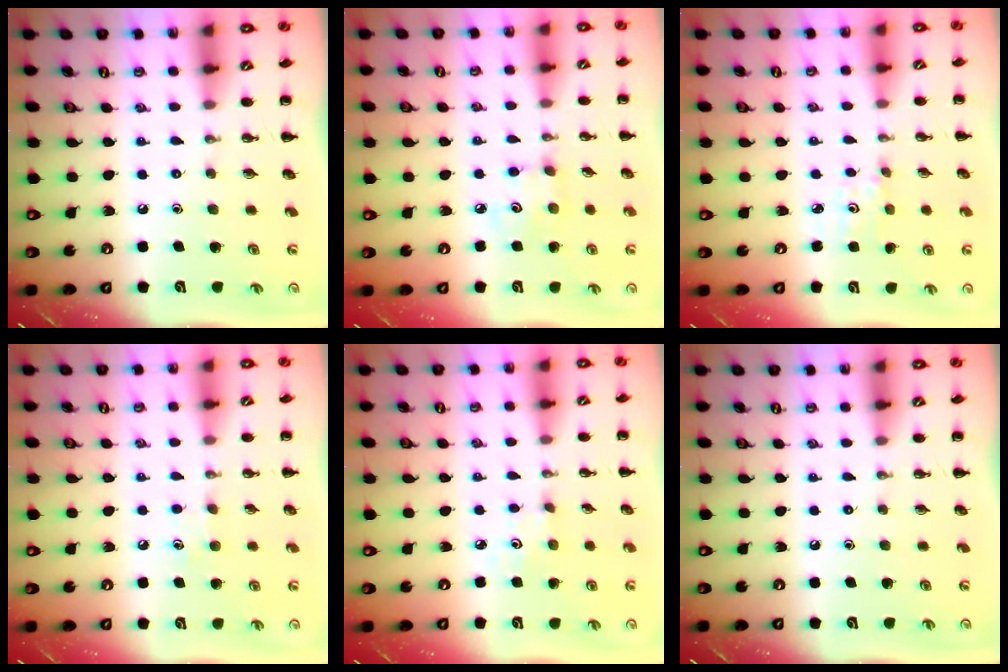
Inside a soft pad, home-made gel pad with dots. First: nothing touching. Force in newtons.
{"total": 4.2, "press": 4.1, "slide": 0.9}
{"total": 2.7, "press": 2.6, "slide": 0.8}
{"total": 5.5, "press": 5.3, "slide": 1.5}
{"total": 2.6, "press": 2.5, "slide": 0.7}
{"total": 0.0}